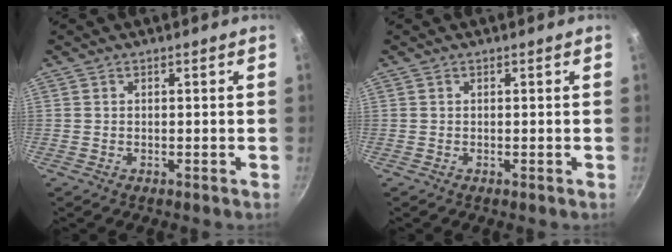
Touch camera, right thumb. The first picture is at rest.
{"total": 0.0}